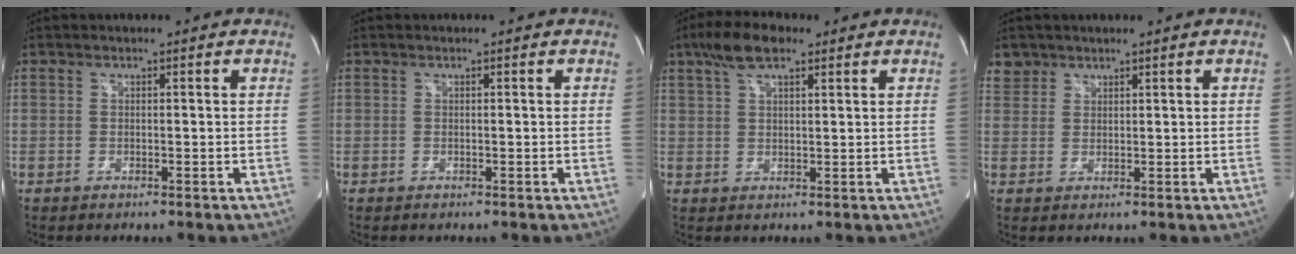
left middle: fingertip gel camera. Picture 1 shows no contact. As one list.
[{"total": 0.0}, {"total": 6.5, "force": [4.2, 2.3, 4.4], "torque": [-0.090, 0.020, 0.077]}, {"total": 2.8, "force": [2.1, 1.8, -0.2], "torque": [0.010, 0.007, 0.039]}]